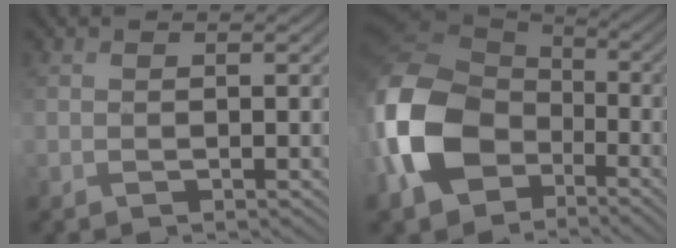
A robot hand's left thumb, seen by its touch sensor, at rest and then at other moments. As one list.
[{"total": 15.0, "force": [-4.7, 10.7, 9.3], "torque": [-0.261, -0.035, -0.093]}]